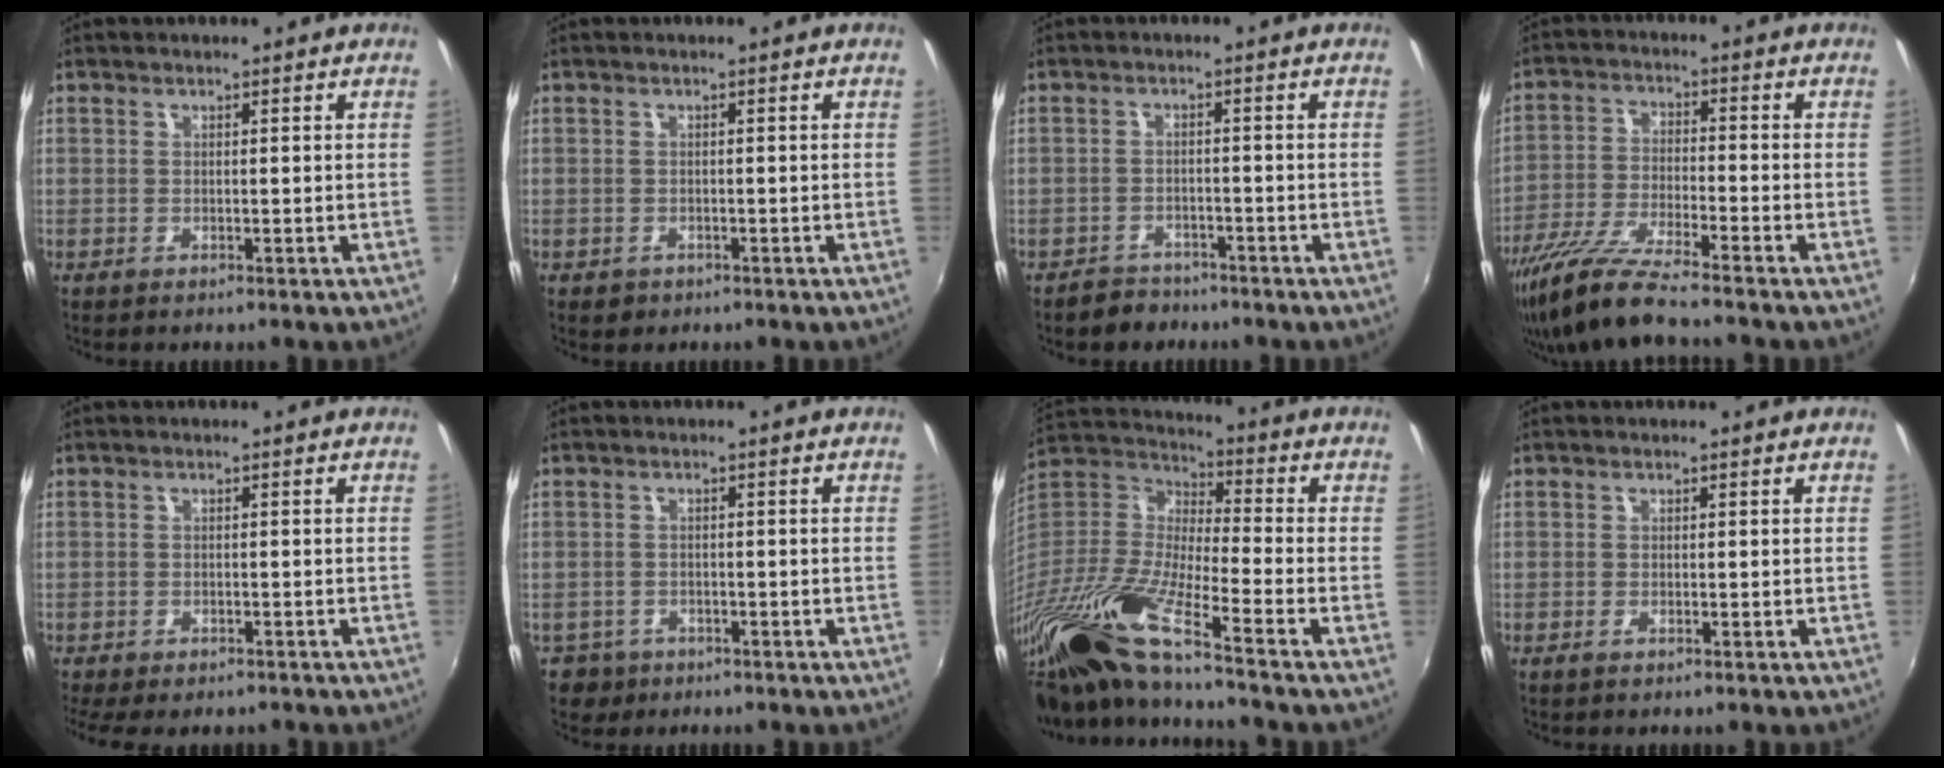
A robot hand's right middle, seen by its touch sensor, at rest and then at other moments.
{"total": 1.6, "force": [-0.8, 1.3, 0.5], "torque": [-0.012, -0.005, -0.010]}
{"total": 4.0, "force": [-3.3, 2.2, 0.2], "torque": [-0.016, 0.007, -0.054]}
{"total": 10.7, "force": [-9.3, -0.4, 5.3], "torque": [-0.113, -0.016, -0.181]}
{"total": 6.9, "force": [-5.7, 2.1, 3.3], "torque": [-0.078, -0.032, -0.089]}
{"total": 4.4, "force": [-2.6, 3.5, 0.7], "torque": [-0.031, -0.002, -0.041]}
{"total": 22.9, "force": [-16.9, 1.9, 15.4], "torque": [-0.295, -0.046, -0.332]}
{"total": 0.8, "force": [-0.6, 0.2, 0.5], "torque": [-0.012, -0.003, -0.014]}